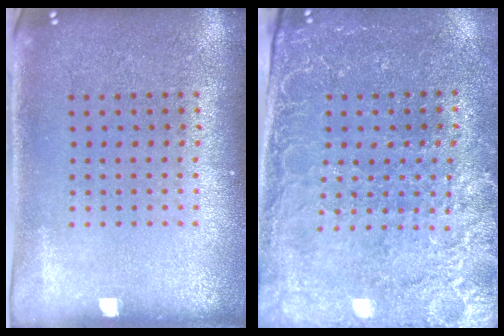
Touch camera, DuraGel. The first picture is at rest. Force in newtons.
{"total": 2.9, "press": 2.8, "slide": 0.8}